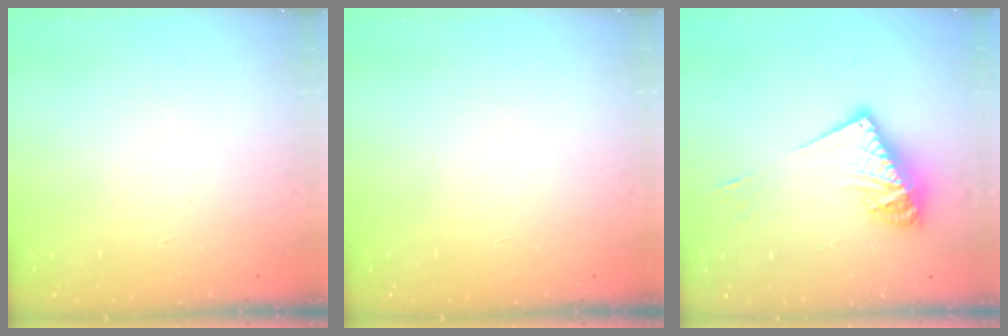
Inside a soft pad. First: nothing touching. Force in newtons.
{"total": 0.0}
{"total": 13.8, "press": 13.7, "slide": 1.5}